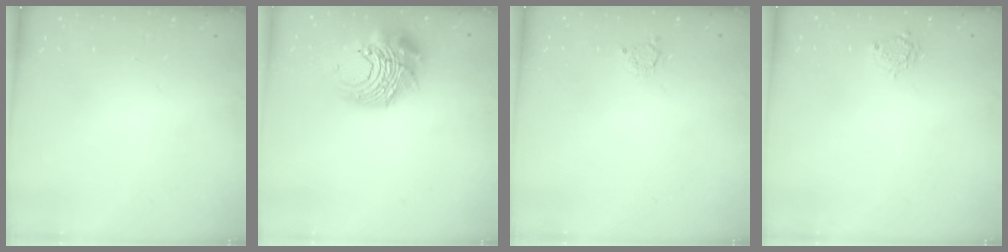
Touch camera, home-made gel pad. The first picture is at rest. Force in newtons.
{"total": 15.1, "press": 15.0, "slide": 1.9}
{"total": 2.5, "press": 2.5, "slide": 0.3}
{"total": 3.6, "press": 3.6, "slide": 0.4}